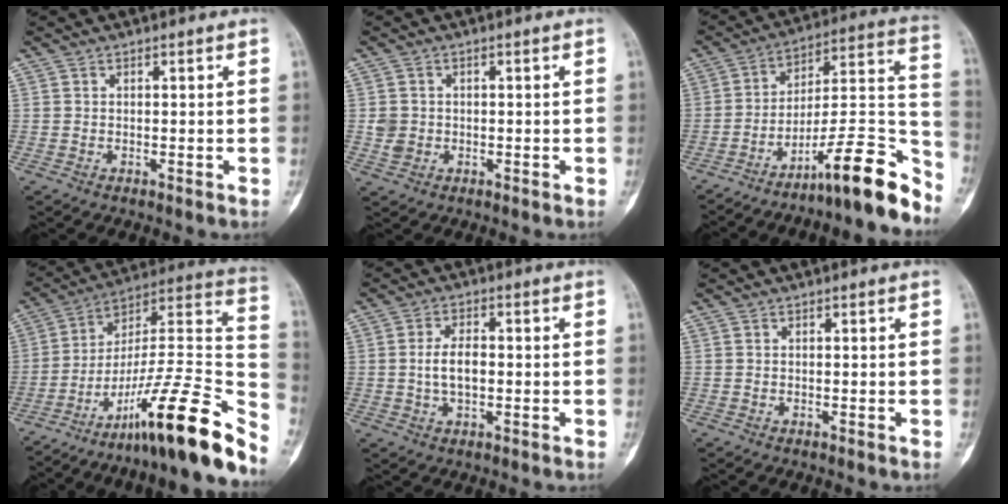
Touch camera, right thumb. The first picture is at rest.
{"total": 2.9, "force": [-0.2, 2.6, 1.3], "torque": [-0.014, 0.004, 0.002]}
{"total": 18.0, "force": [-13.1, 2.4, 12.0], "torque": [-0.154, 0.125, -0.205]}
{"total": 28.5, "force": [-17.4, 4.8, 22.0], "torque": [-0.271, 0.102, -0.274]}
{"total": 5.4, "force": [-0.2, 2.9, 4.5], "torque": [-0.085, 0.008, -0.003]}
{"total": 0.0}